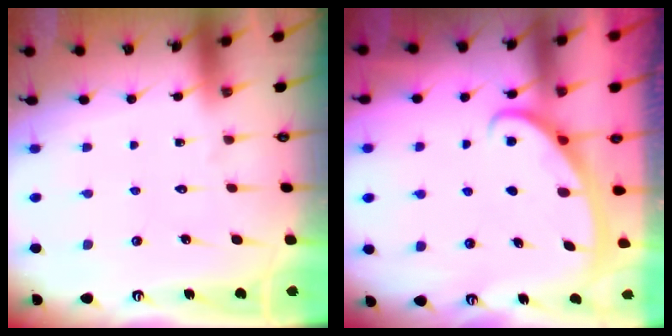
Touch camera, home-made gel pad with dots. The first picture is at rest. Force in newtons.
{"total": 3.0, "press": 3.0, "slide": 0.4}